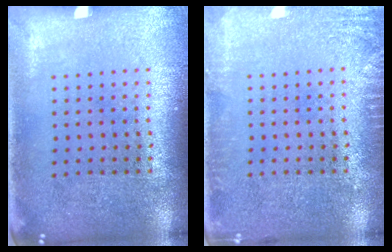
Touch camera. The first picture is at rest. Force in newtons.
{"total": 2.0, "press": 1.9, "slide": 0.2}